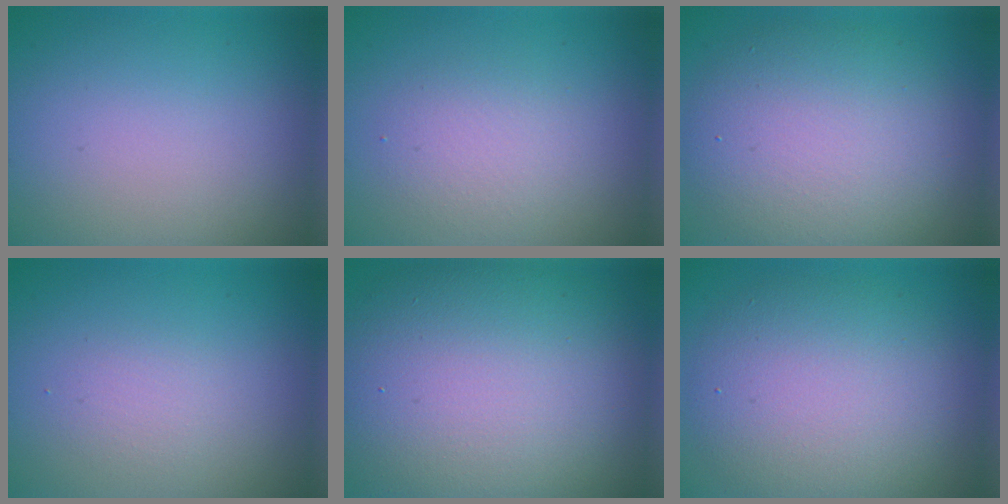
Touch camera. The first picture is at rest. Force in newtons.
{"total": 2.5, "press": 2.5, "slide": 0.3}
{"total": 8.3, "press": 8.3, "slide": 0.7}
{"total": 1.4, "press": 1.4, "slide": 0.1}
{"total": 13.9, "press": 13.8, "slide": 1.1}
{"total": 7.3, "press": 7.3, "slide": 0.4}